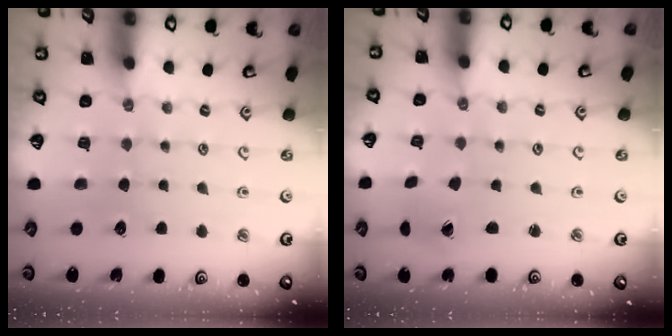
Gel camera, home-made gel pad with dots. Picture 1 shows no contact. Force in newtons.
{"total": 1.5, "press": 1.4, "slide": 0.2}